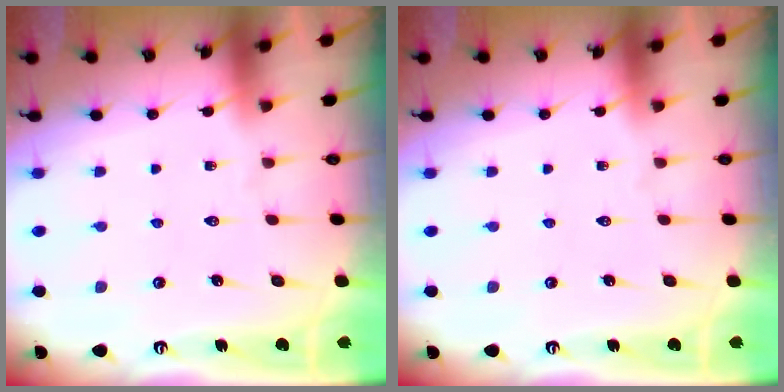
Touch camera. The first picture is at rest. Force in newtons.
{"total": 0.0}